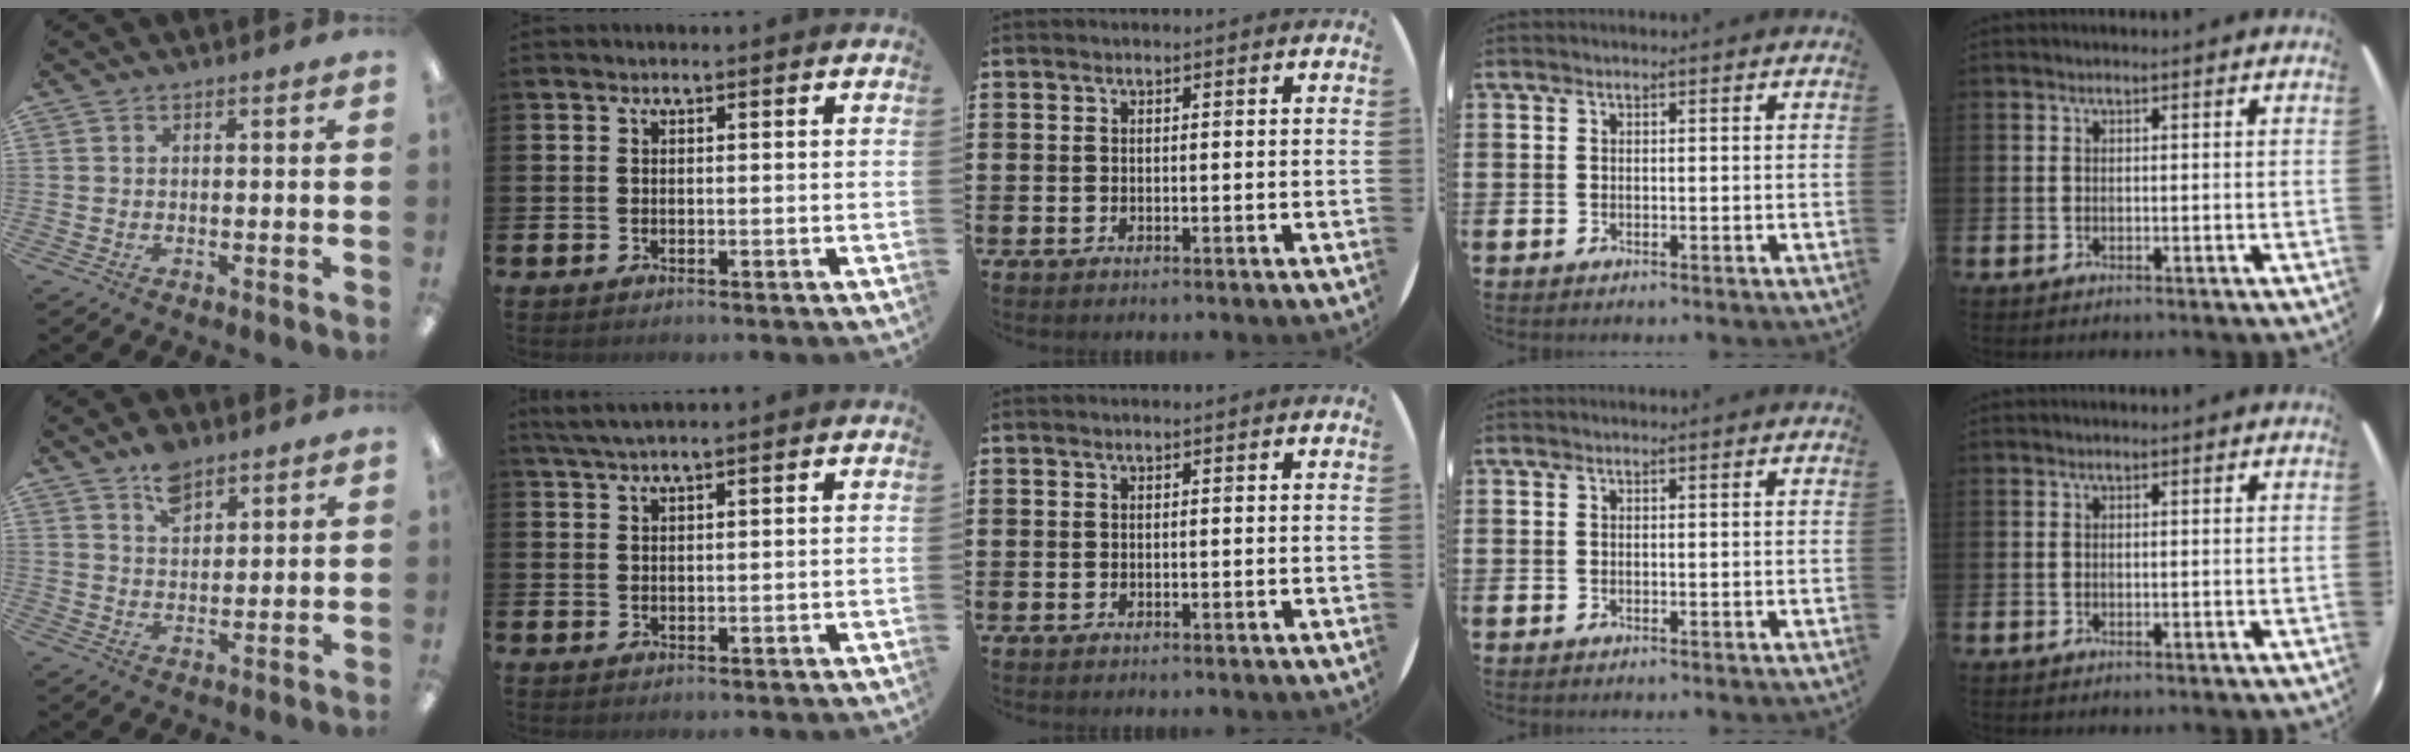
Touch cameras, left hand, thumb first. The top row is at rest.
{"thumb": {"total": 6.8, "force": [4.8, 3.8, 2.9], "torque": [-0.041, -0.018, 0.084]}, "index": {"total": 2.6, "force": [2.1, 0.0, 1.4], "torque": [-0.038, 0.002, 0.040]}}